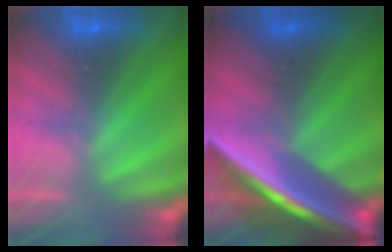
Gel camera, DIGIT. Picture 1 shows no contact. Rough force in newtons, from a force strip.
{"total": 7.6}